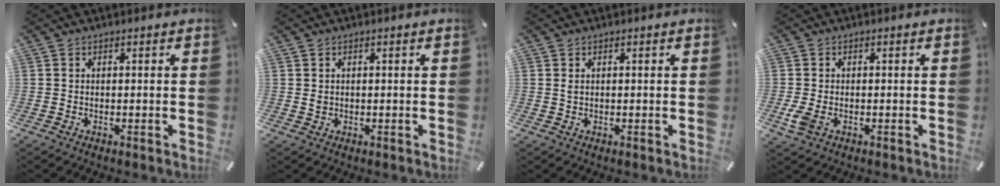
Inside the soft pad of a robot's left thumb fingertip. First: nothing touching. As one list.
[{"total": 0.8, "force": [0.2, 0.7, 0.3], "torque": [-0.006, 0.004, 0.002]}, {"total": 0.5, "force": [0.2, 0.3, 0.4], "torque": [-0.008, 0.002, 0.004]}, {"total": 3.6, "force": [-1.0, 2.2, 2.6], "torque": [-0.071, -0.007, -0.021]}]